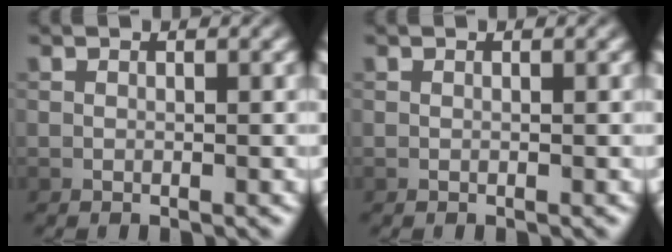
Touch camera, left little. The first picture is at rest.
{"total": 0.0}